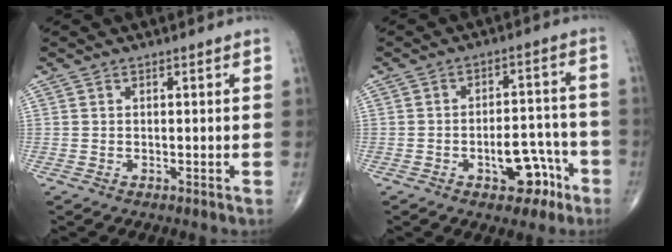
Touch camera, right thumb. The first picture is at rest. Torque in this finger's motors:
{"motor_torque": [2.87, 2.14, 1.06, -1.21, 0.44]}